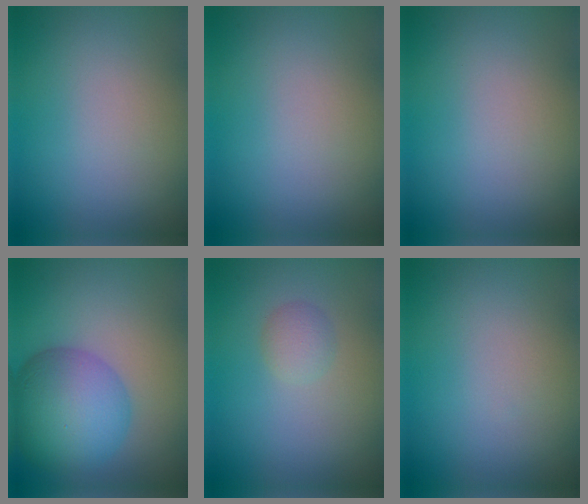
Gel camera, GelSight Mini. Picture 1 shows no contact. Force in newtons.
{"total": 0.0}
{"total": 0.0}
{"total": 9.0, "press": 9.0, "slide": 0.3}
{"total": 1.4, "press": 1.4, "slide": 0.1}
{"total": 0.0}